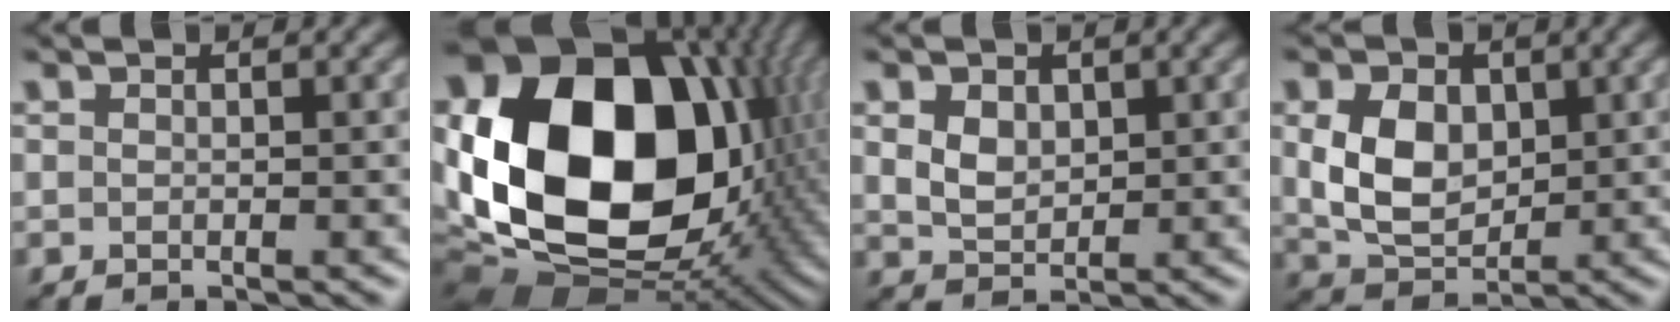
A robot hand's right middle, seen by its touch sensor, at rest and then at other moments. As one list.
[{"total": 22.2, "force": [1.6, 16.2, 15.2], "torque": [-0.325, -0.024, 0.065]}, {"total": 2.7, "force": [0.9, 2.0, 1.6], "torque": [-0.035, -0.003, 0.019]}, {"total": 5.7, "force": [0.9, 4.0, 3.9], "torque": [-0.084, -0.003, 0.019]}]